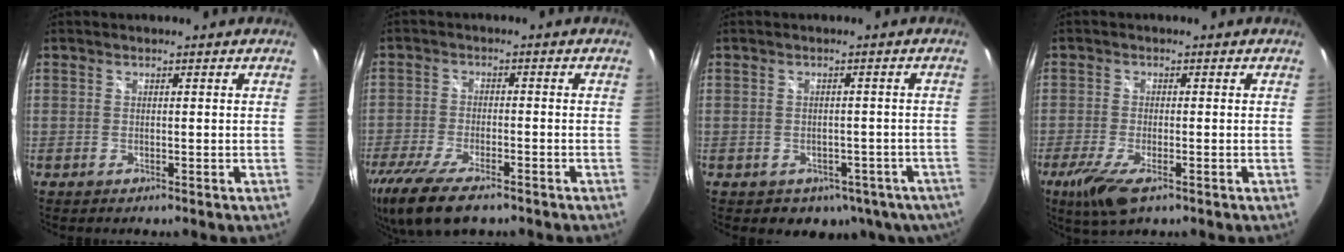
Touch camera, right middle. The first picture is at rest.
{"total": 14.7, "force": [-10.4, 5.0, 9.1], "torque": [-0.210, -0.056, -0.184]}
{"total": 10.2, "force": [-5.7, 7.4, 4.1], "torque": [-0.072, 0.014, -0.042]}
{"total": 7.0, "force": [-4.1, 1.8, 5.4], "torque": [-0.125, -0.027, -0.076]}